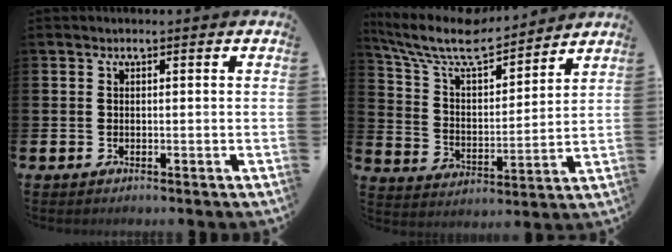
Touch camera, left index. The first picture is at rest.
{"total": 9.9, "force": [8.7, 2.6, 3.8], "torque": [-0.113, -0.054, 0.152]}